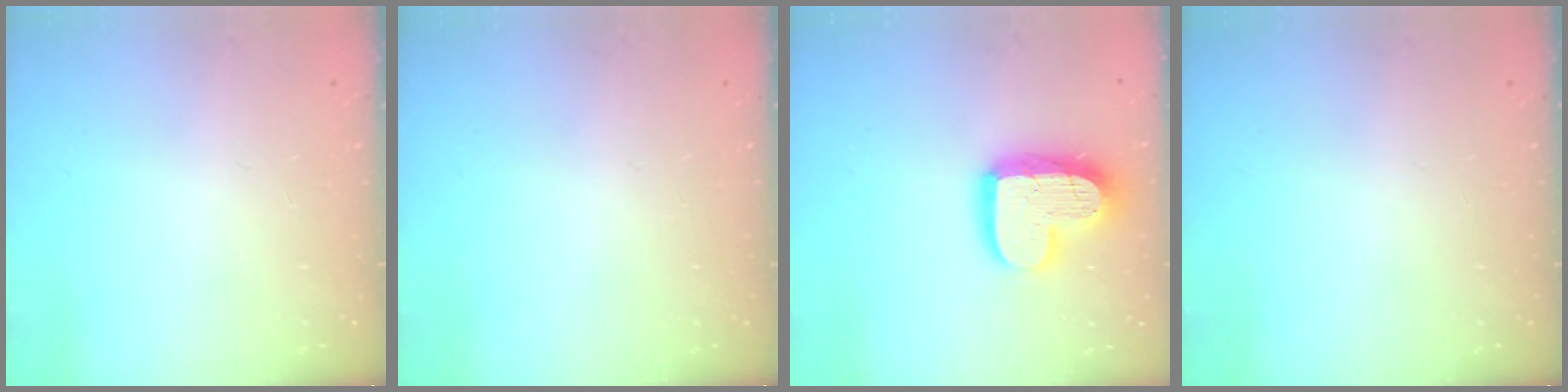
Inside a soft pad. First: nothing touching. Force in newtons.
{"total": 0.0}
{"total": 18.3, "press": 18.2, "slide": 1.9}
{"total": 0.0}